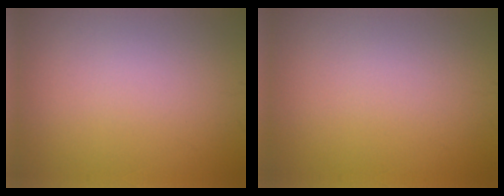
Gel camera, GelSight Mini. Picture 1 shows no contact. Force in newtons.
{"total": 0.0}